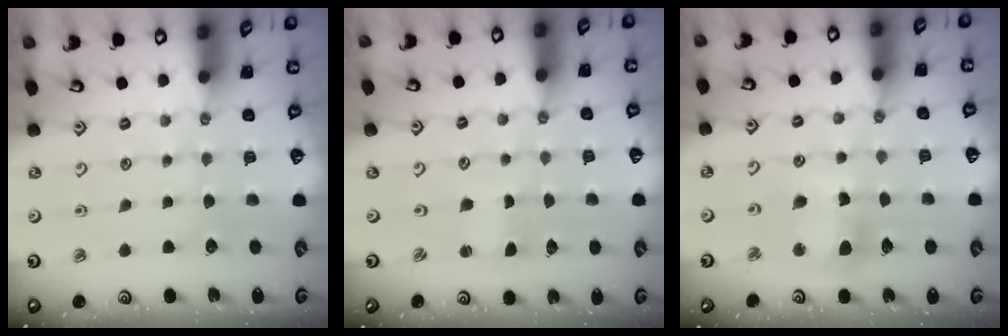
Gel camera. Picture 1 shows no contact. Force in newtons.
{"total": 0.9, "press": 0.9, "slide": 0.0}
{"total": 9.9, "press": 9.8, "slide": 1.0}